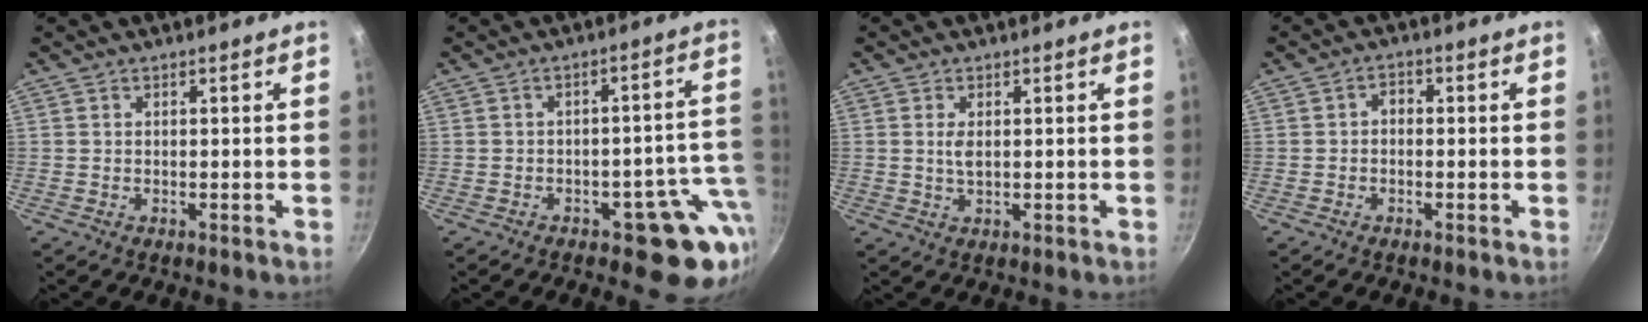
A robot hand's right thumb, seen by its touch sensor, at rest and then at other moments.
{"total": 13.0, "force": [-5.2, 5.3, 10.7], "torque": [-0.084, 0.037, -0.056]}
{"total": 2.4, "force": [0.4, 1.1, 2.1], "torque": [-0.043, -0.003, 0.012]}
{"total": 1.9, "force": [-0.3, 1.4, 1.3], "torque": [-0.010, 0.011, -0.013]}